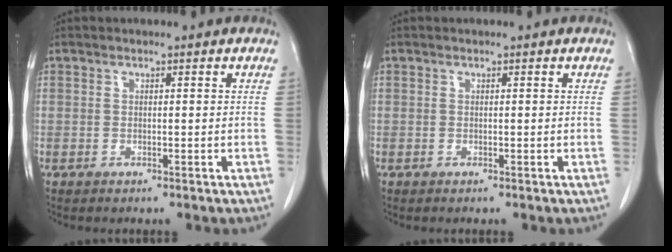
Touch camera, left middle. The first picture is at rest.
{"total": 0.0}